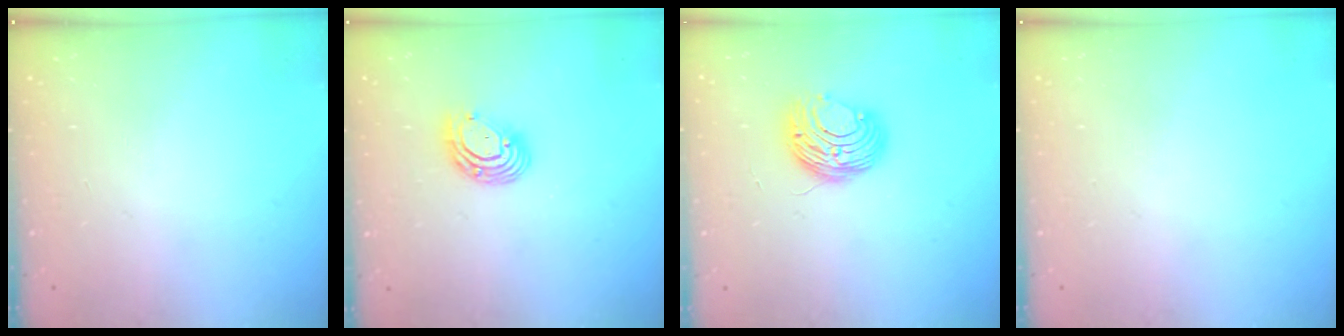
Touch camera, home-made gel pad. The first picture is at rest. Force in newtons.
{"total": 9.6, "press": 9.4, "slide": 1.9}
{"total": 10.0, "press": 10.0, "slide": 0.7}
{"total": 0.0}